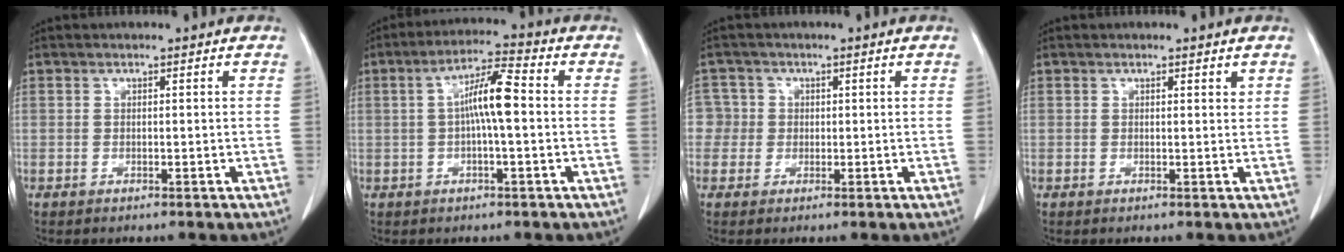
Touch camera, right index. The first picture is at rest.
{"total": 7.2, "force": [0.1, 0.9, 7.2], "torque": [-0.134, 0.018, -0.002]}
{"total": 3.5, "force": [0.0, 3.5, -0.2], "torque": [0.019, 0.018, -0.001]}
{"total": 0.7, "force": [0.5, 0.2, 0.3], "torque": [-0.006, -0.004, 0.005]}